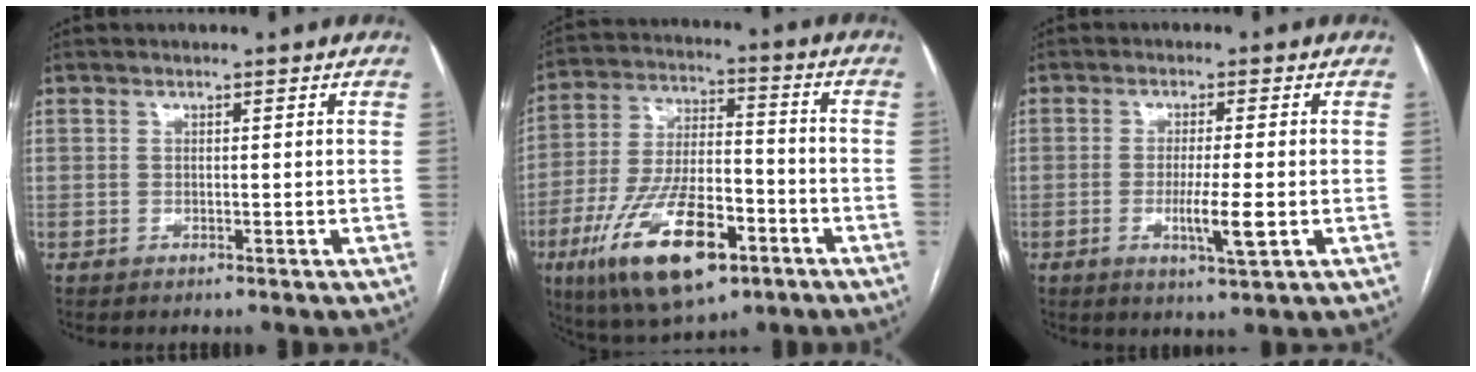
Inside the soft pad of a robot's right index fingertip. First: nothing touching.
{"total": 18.1, "force": [-8.9, 6.8, 14.2], "torque": [-0.282, -0.004, -0.146]}
{"total": 5.7, "force": [-1.4, 0.1, 5.5], "torque": [-0.102, -0.014, -0.023]}